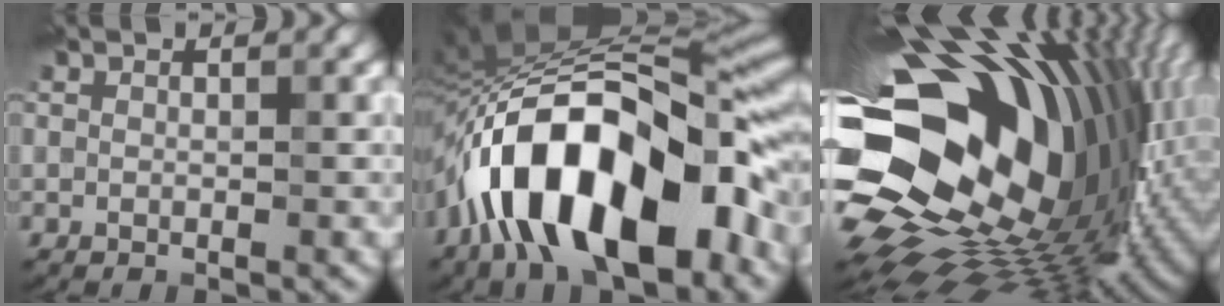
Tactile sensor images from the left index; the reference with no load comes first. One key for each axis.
{"total": 15.8, "fx": -6.3, "fy": 6.6, "fz": 12.9, "tx": -0.194, "ty": 0.023, "tz": -0.111}
{"total": 20.3, "fx": 1.7, "fy": 13.1, "fz": 15.4, "tx": -0.292, "ty": -0.030, "tz": 0.044}